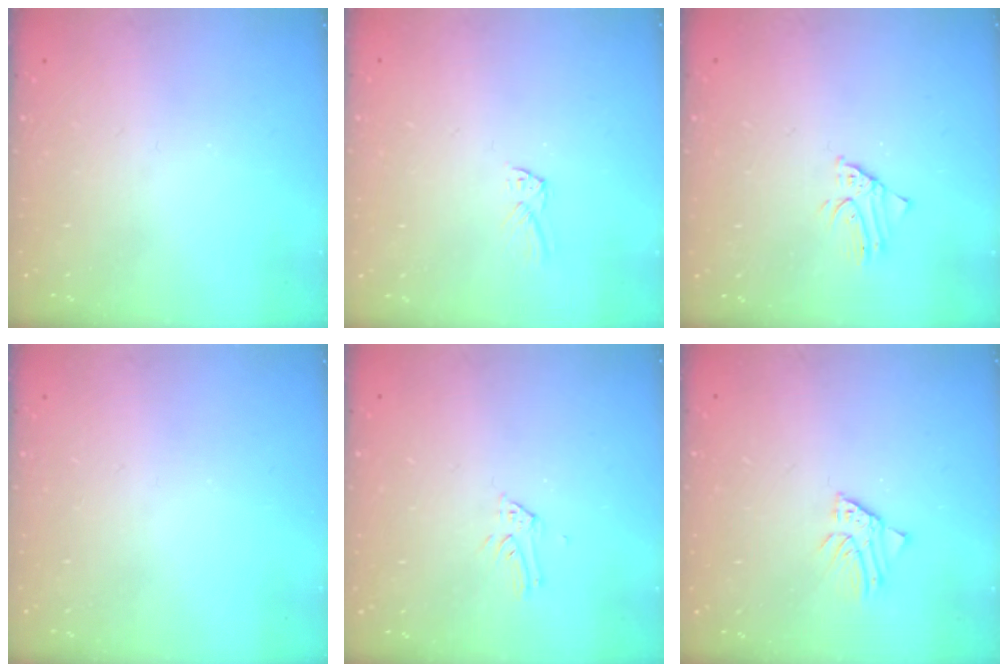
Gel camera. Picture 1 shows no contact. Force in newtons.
{"total": 2.2, "press": 2.2, "slide": 0.1}
{"total": 2.0, "press": 2.0, "slide": 0.1}
{"total": 0.0}
{"total": 3.5, "press": 3.5, "slide": 0.3}
{"total": 2.4, "press": 2.4, "slide": 0.2}